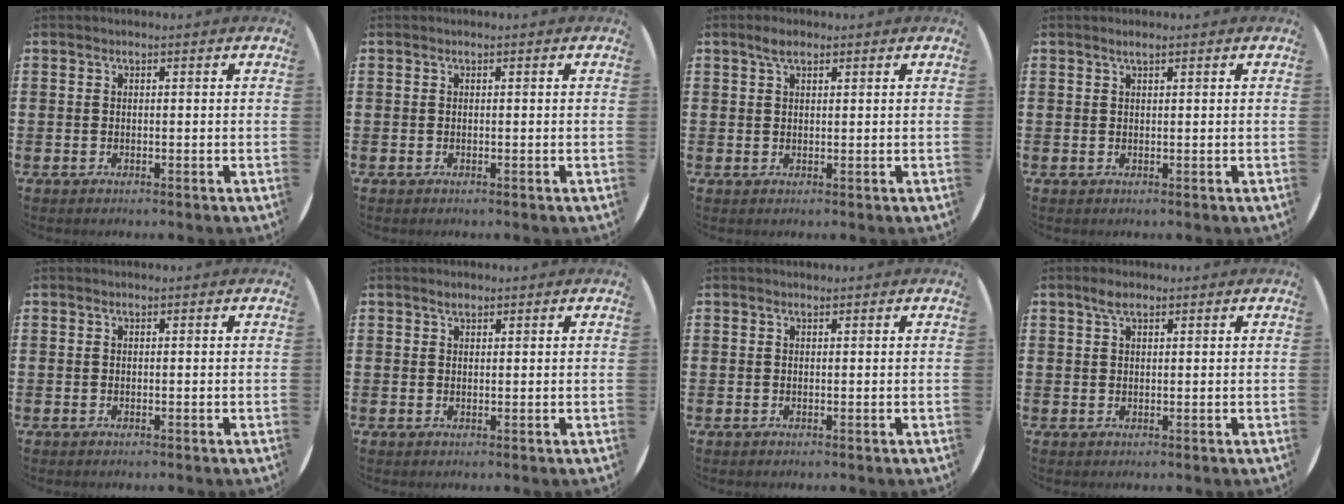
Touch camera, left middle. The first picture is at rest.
{"total": 0.0}
{"total": 2.2, "force": [1.5, 1.0, 1.3], "torque": [-0.020, 0.003, 0.025]}
{"total": 0.8, "force": [0.7, 0.0, 0.5], "torque": [-0.009, 0.002, 0.012]}
{"total": 0.0}
{"total": 1.1, "force": [0.9, 0.4, 0.4], "torque": [-0.008, 0.004, 0.016]}
{"total": 0.0}
{"total": 2.1, "force": [1.4, 0.9, 1.3], "torque": [-0.020, 0.003, 0.022]}